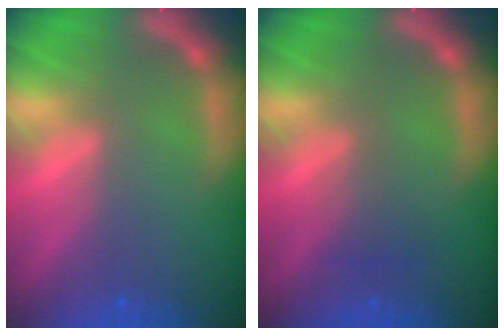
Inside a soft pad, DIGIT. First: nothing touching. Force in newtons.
{"total": 1.5}